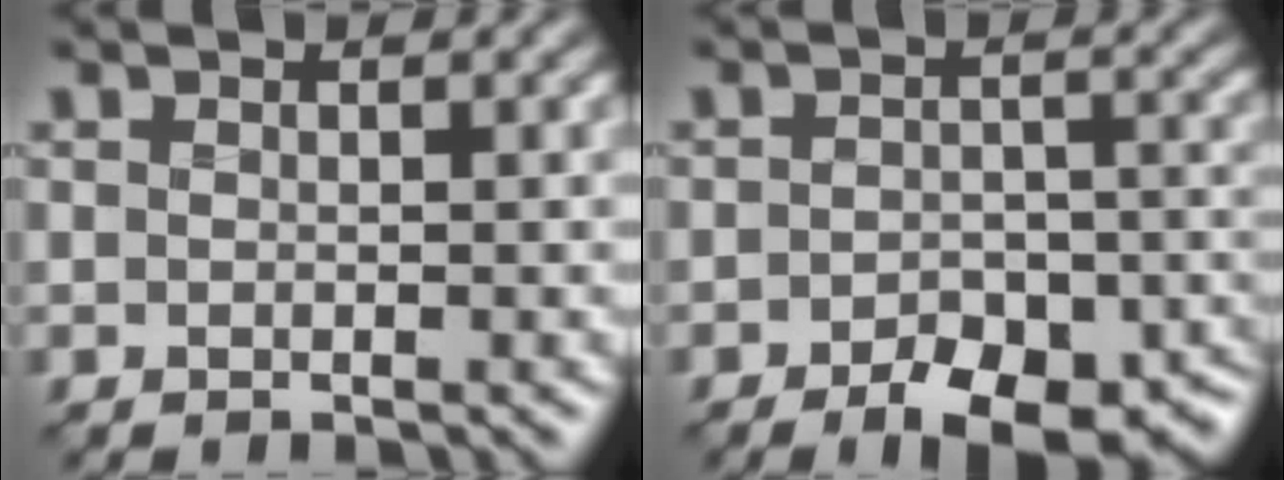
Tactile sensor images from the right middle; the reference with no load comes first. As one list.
[{"total": 8.1, "force": [-5.0, 3.9, 5.0], "torque": [-0.064, -0.015, -0.069]}]